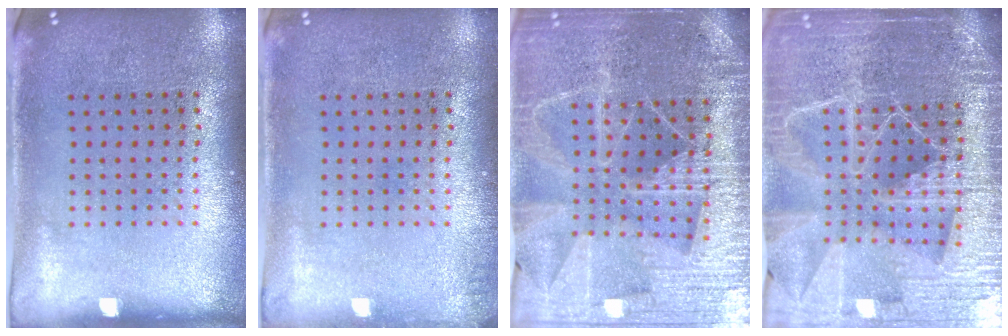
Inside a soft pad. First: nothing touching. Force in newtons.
{"total": 0.8, "press": 0.8, "slide": 0.0}
{"total": 5.1, "press": 4.6, "slide": 2.3}
{"total": 6.0, "press": 5.2, "slide": 2.8}